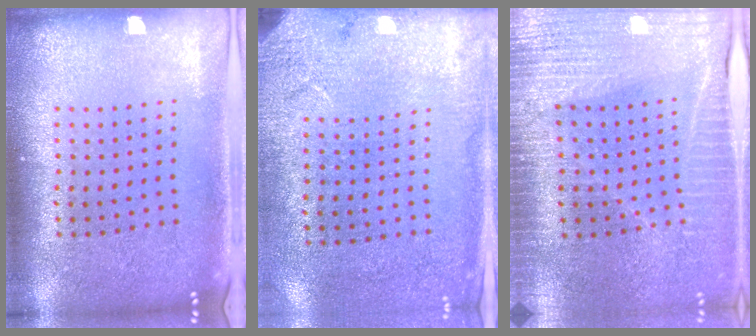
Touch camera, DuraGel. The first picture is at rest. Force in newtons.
{"total": 2.7, "press": 2.2, "slide": 1.6}
{"total": 3.6, "press": 3.4, "slide": 1.1}